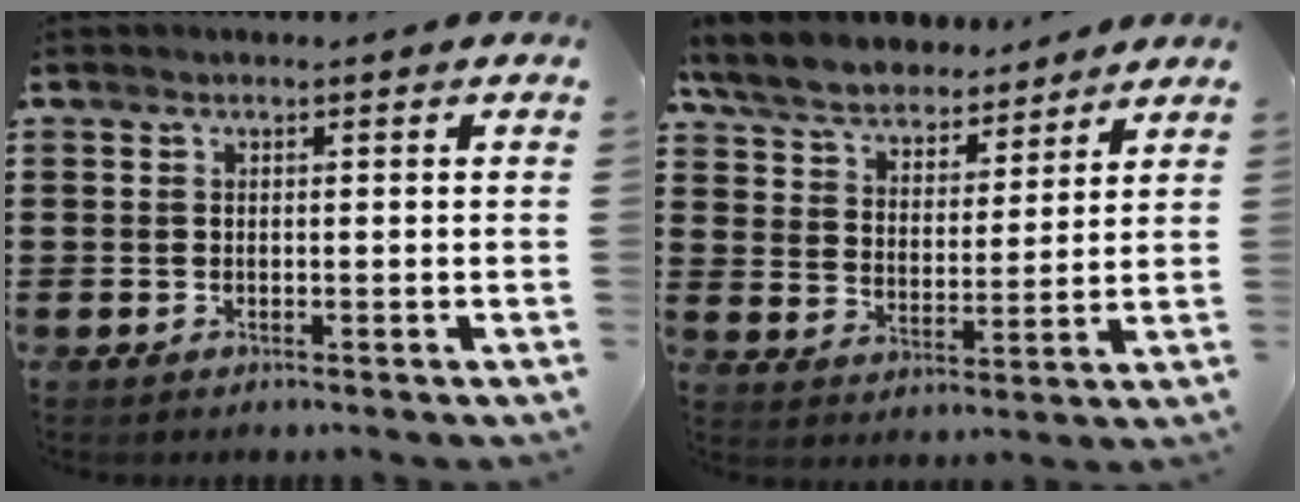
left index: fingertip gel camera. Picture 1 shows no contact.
{"total": 6.7, "force": [6.3, 1.4, 1.6], "torque": [-0.062, -0.033, 0.111]}